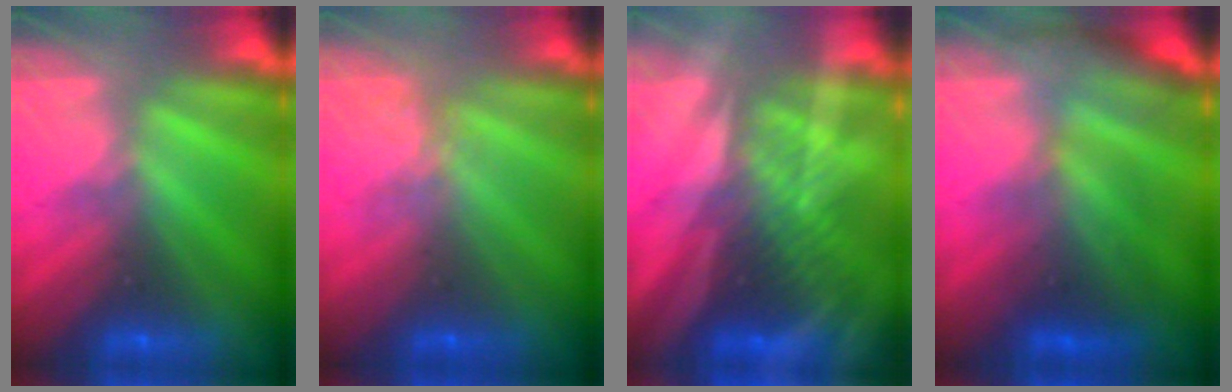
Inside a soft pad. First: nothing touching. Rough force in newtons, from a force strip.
{"total": 1.7}
{"total": 2.8}
{"total": 2.5}